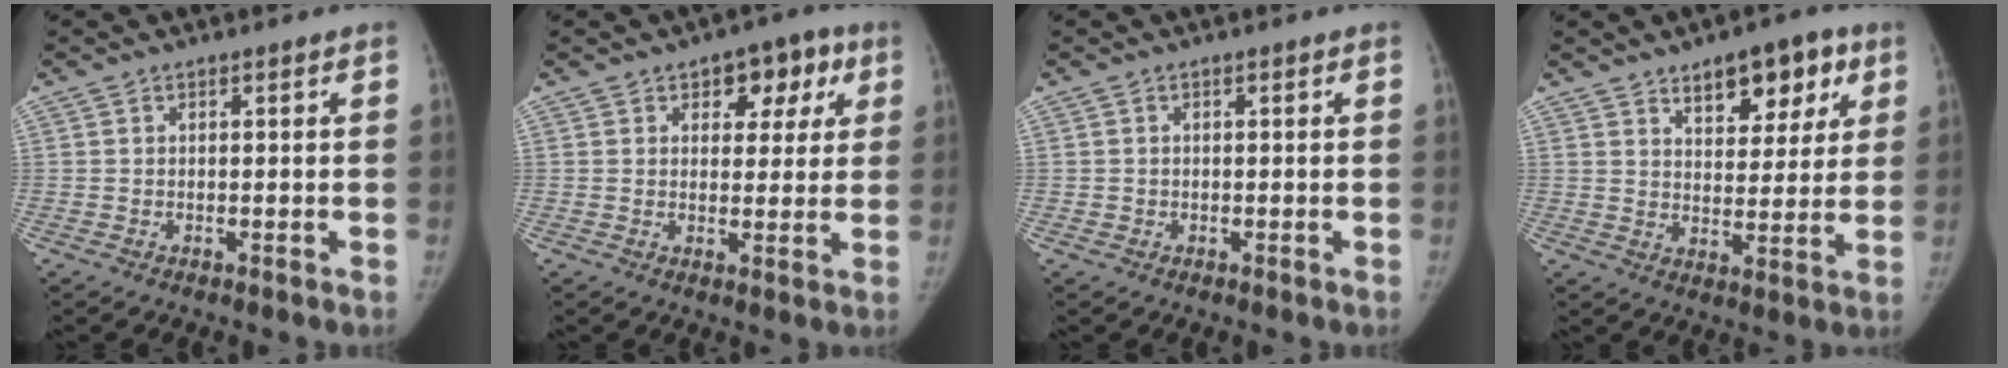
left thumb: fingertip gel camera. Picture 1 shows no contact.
{"total": 8.2, "force": [3.7, 5.1, 5.2], "torque": [-0.019, -0.006, 0.040]}
{"total": 0.6, "force": [-0.2, 0.6, 0.0], "torque": [0.006, 0.005, -0.004]}
{"total": 11.5, "force": [6.4, 5.9, 7.5], "torque": [-0.063, -0.026, 0.092]}